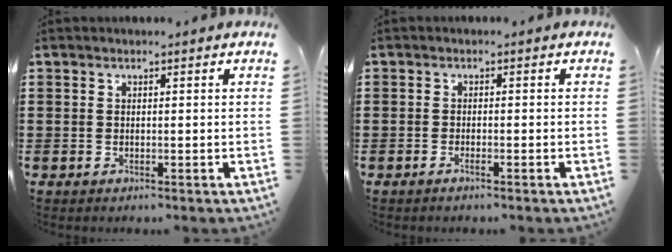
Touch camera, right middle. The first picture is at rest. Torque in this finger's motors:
{"motor_torque": [-0.08, -0.17, -0.03, -0.01]}